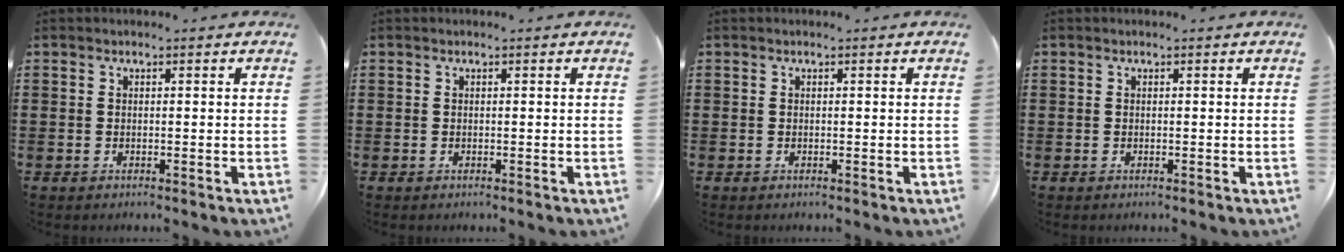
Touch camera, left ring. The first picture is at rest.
{"total": 0.0}
{"total": 0.0}
{"total": 0.0}